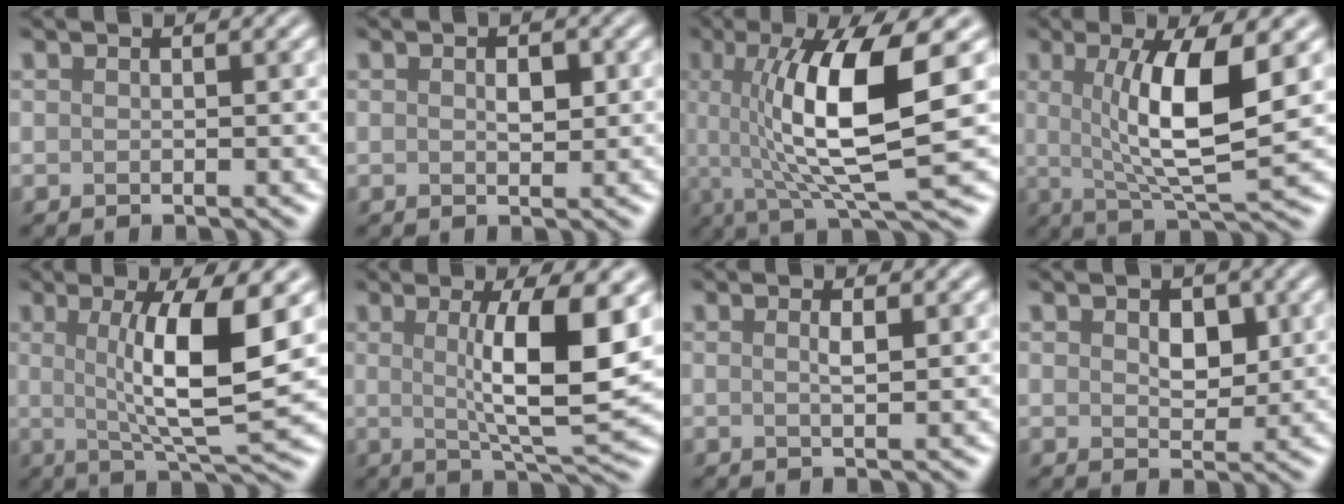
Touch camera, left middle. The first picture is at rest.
{"total": 1.5, "force": [0.3, 0.8, 1.2], "torque": [-0.018, 0.000, 0.004]}
{"total": 10.8, "force": [1.1, 2.6, 10.5], "torque": [-0.157, -0.002, 0.024]}
{"total": 8.0, "force": [1.3, 1.9, 7.6], "torque": [-0.126, -0.010, 0.025]}
{"total": 8.3, "force": [1.2, 1.7, 8.0], "torque": [-0.118, -0.009, 0.022]}
{"total": 8.4, "force": [1.3, 1.7, 8.1], "torque": [-0.117, -0.011, 0.026]}
{"total": 1.1, "force": [0.3, 0.2, 1.1], "torque": [-0.019, 0.003, 0.002]}
{"total": 2.7, "force": [0.6, 1.7, 1.9], "torque": [-0.033, -0.003, 0.009]}